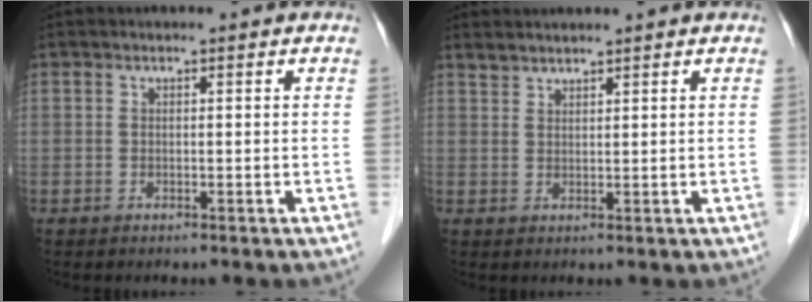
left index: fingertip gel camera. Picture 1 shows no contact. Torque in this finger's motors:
{"motor_torque": [-0.16, 0.00, 0.04, 0.01]}